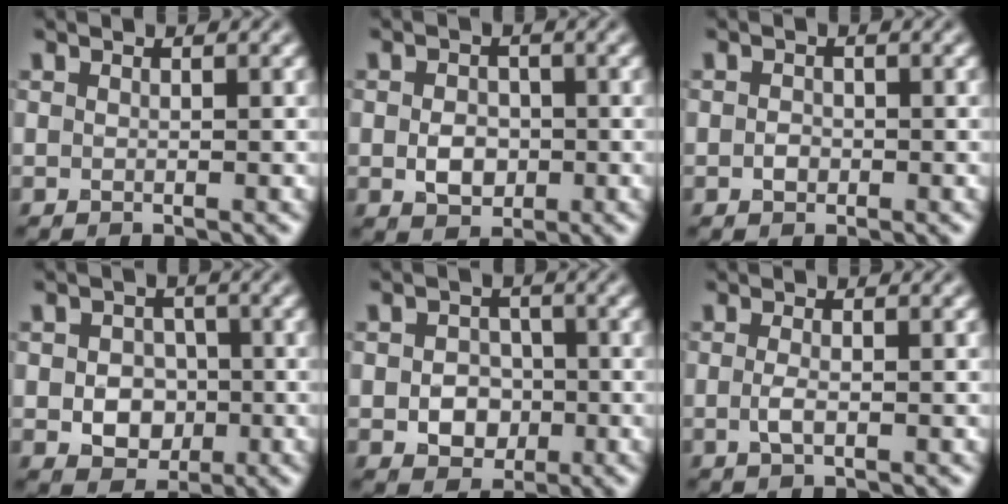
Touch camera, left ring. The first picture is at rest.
{"total": 2.9, "force": [-0.5, 2.2, 1.8], "torque": [-0.031, -0.003, -0.012]}
{"total": 1.0, "force": [-0.3, 0.8, 0.5], "torque": [-0.011, -0.002, -0.008]}
{"total": 3.9, "force": [-0.7, 3.1, 2.3], "torque": [-0.031, -0.004, -0.012]}
{"total": 3.4, "force": [-0.7, 2.7, 1.9], "torque": [-0.025, -0.003, -0.015]}
{"total": 1.3, "force": [-0.3, 0.4, 1.2], "torque": [-0.028, -0.002, -0.008]}